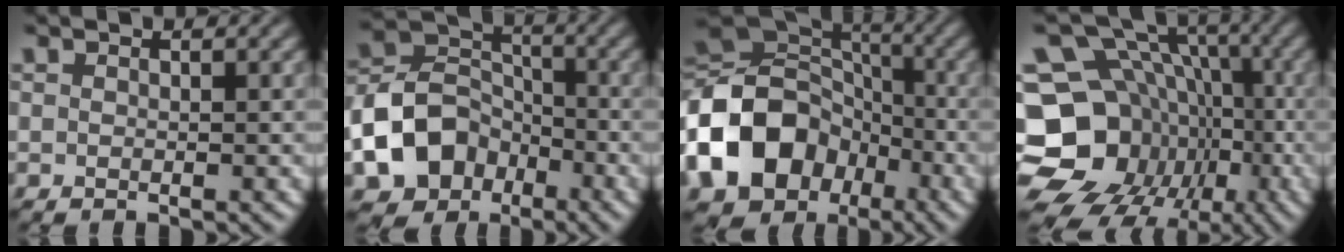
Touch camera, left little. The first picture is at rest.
{"total": 8.4, "force": [-3.8, 6.2, 4.0], "torque": [-0.076, 0.002, -0.079]}
{"total": 16.5, "force": [-6.1, 13.0, 8.1], "torque": [-0.195, 0.000, -0.124]}
{"total": 18.6, "force": [-5.8, 16.3, 6.8], "torque": [-0.143, -0.005, -0.100]}